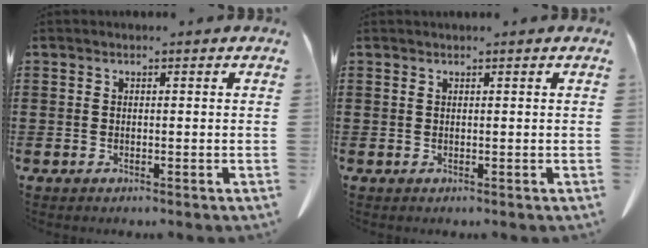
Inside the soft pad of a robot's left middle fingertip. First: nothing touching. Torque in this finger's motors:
{"motor_torque": [0.25, 0.40, 0.00, 0.04]}